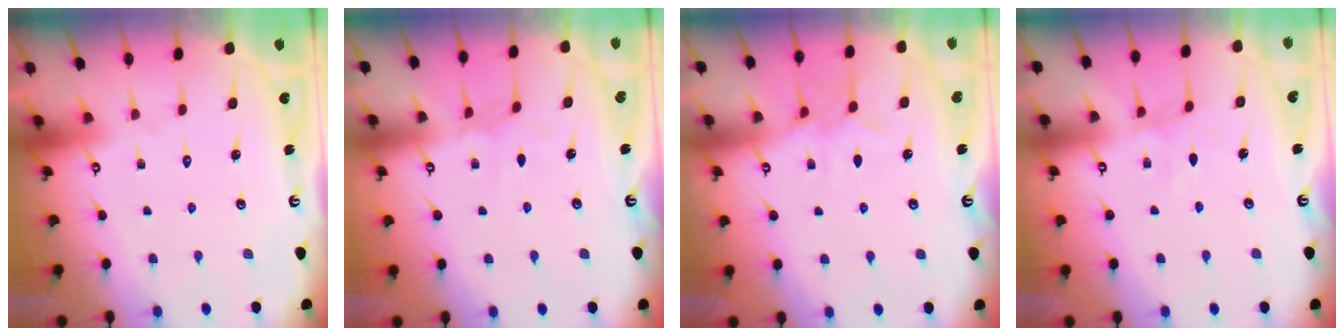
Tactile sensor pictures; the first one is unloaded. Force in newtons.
{"total": 1.5, "press": 1.5, "slide": 0.4}
{"total": 7.2, "press": 7.2, "slide": 0.7}
{"total": 3.8, "press": 3.8, "slide": 0.5}